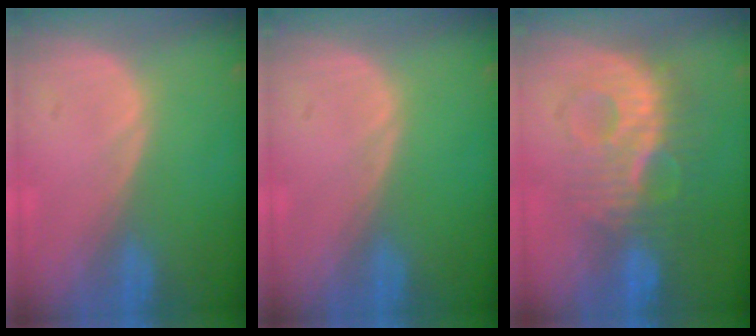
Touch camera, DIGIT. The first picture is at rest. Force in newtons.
{"total": 0.0}
{"total": 9.3, "press": 9.0, "slide": 2.2}